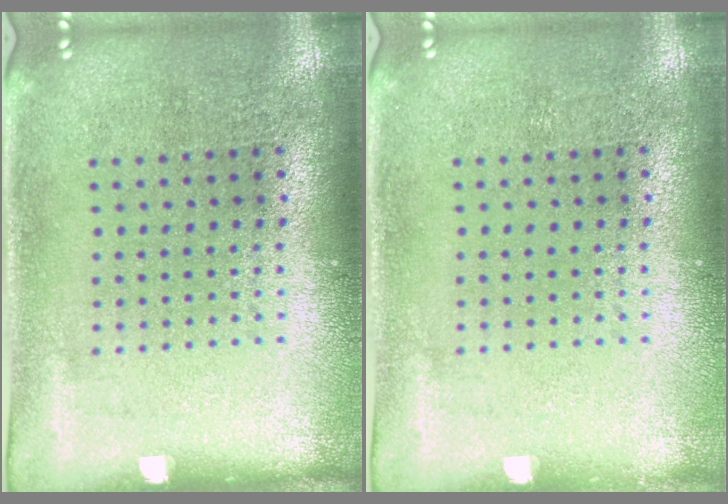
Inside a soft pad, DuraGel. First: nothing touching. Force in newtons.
{"total": 0.0}